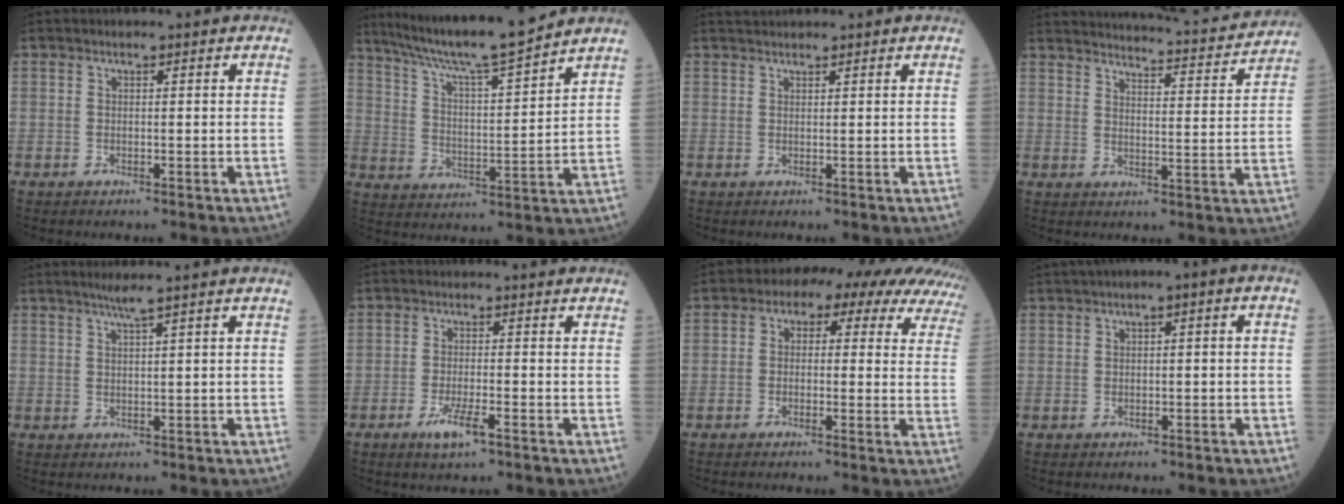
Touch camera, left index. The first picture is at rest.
{"total": 16.8, "force": [14.6, -0.3, 8.2], "torque": [-0.144, 0.002, 0.236]}
{"total": 2.9, "force": [2.8, 0.5, 0.7], "torque": [-0.009, 0.034, 0.046]}
{"total": 18.7, "force": [18.0, 1.7, 4.6], "torque": [-0.067, -0.031, 0.221]}
{"total": 2.1, "force": [1.4, -0.8, 1.3], "torque": [-0.030, 0.000, 0.033]}
{"total": 4.0, "force": [-2.4, 0.6, 3.2], "torque": [-0.070, -0.007, -0.043]}
{"total": 12.4, "force": [8.2, 6.1, 7.1], "torque": [-0.073, 0.051, 0.077]}
{"total": 3.2, "force": [0.4, 1.0, 3.0], "torque": [-0.044, 0.023, 0.002]}